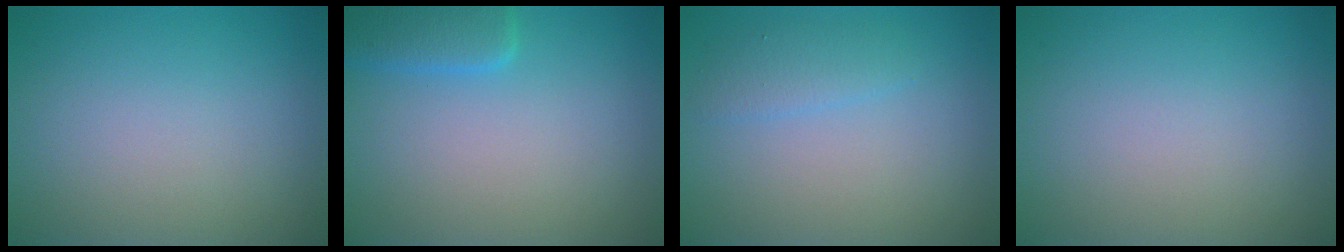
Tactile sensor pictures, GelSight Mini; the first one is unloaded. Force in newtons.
{"total": 2.9, "press": 2.9, "slide": 0.2}
{"total": 1.6, "press": 1.6, "slide": 0.1}
{"total": 0.0}